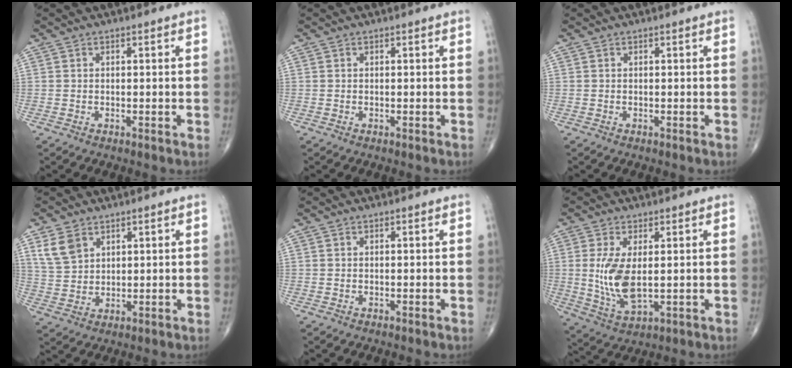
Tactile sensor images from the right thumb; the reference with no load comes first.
{"total": 0.0}
{"total": 0.0}
{"total": 5.9, "force": [3.2, 3.9, 2.9], "torque": [-0.046, -0.011, 0.071]}
{"total": 0.0}
{"total": 9.1, "force": [0.6, 4.0, 8.1], "torque": [-0.171, -0.018, 0.023]}